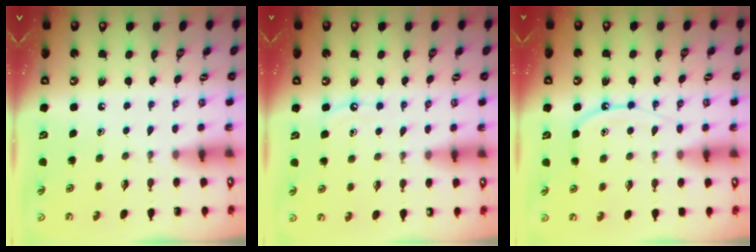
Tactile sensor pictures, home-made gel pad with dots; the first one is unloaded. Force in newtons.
{"total": 7.3, "press": 7.2, "slide": 0.7}
{"total": 9.8, "press": 9.7, "slide": 0.9}